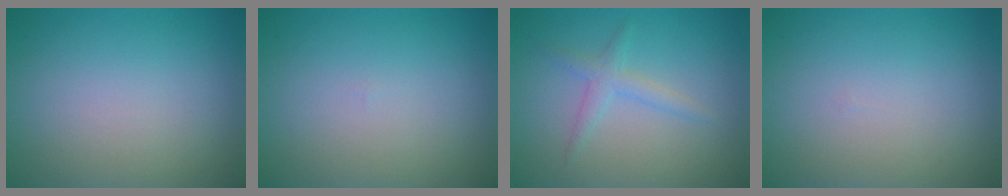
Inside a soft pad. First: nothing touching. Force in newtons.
{"total": 0.0}
{"total": 1.8, "press": 1.8, "slide": 0.0}
{"total": 0.0}